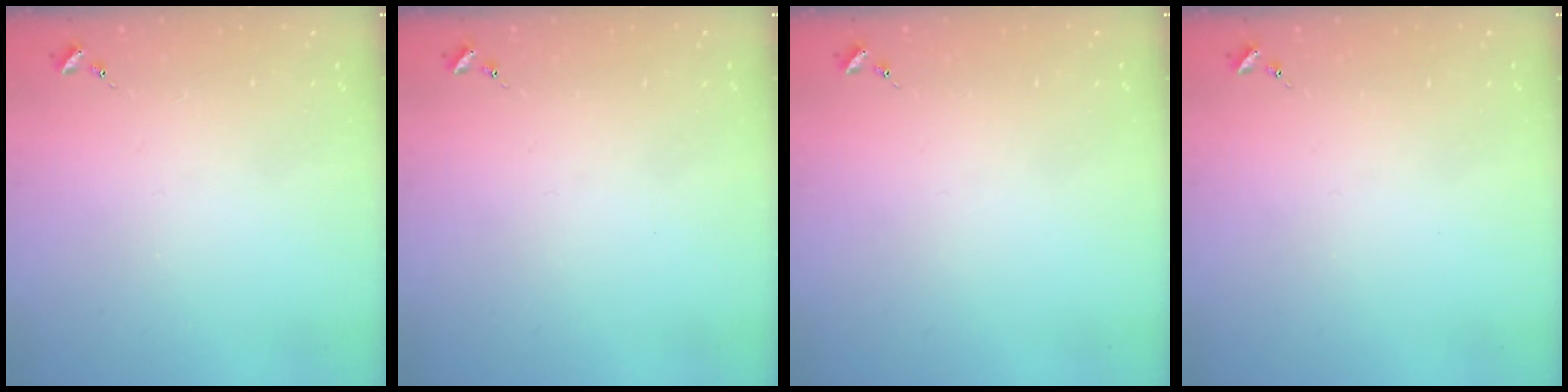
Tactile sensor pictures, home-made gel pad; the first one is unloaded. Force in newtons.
{"total": 0.0}
{"total": 0.0}
{"total": 0.0}